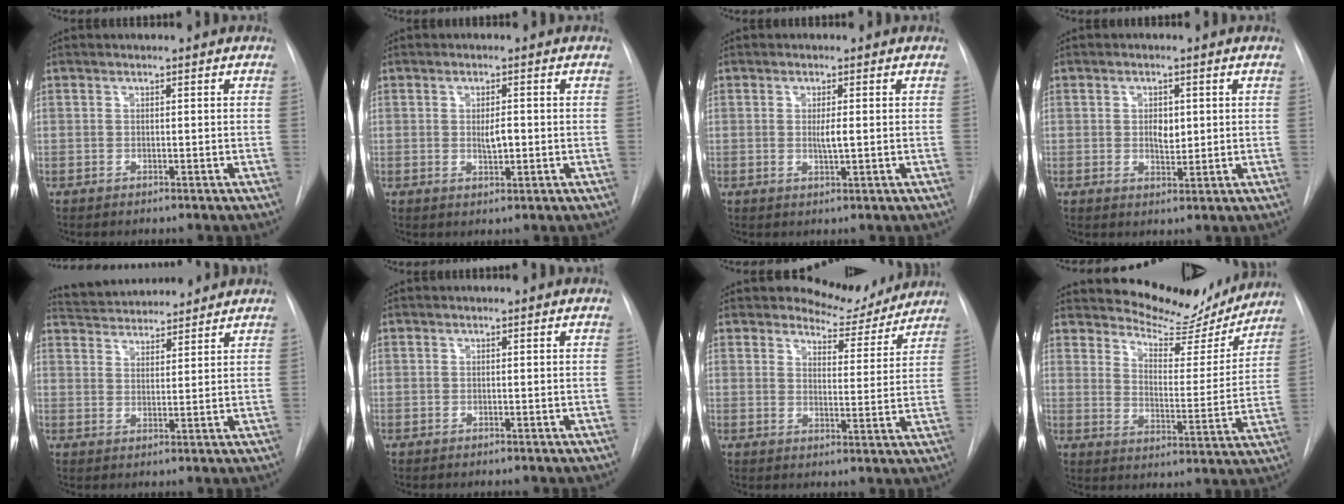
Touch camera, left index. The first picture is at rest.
{"total": 2.5, "force": [-0.1, 0.9, 2.3], "torque": [-0.040, -0.001, 0.001]}
{"total": 2.0, "force": [0.1, 0.2, 2.0], "torque": [-0.040, -0.003, 0.002]}
{"total": 3.0, "force": [0.5, 1.8, 2.3], "torque": [-0.035, -0.003, 0.010]}
{"total": 10.8, "force": [10.4, 2.0, 2.4], "torque": [-0.041, 0.024, 0.161]}
{"total": 0.0}
{"total": 7.7, "force": [7.3, 2.2, 0.1], "torque": [0.004, -0.019, 0.095]}
{"total": 14.3, "force": [13.7, 3.3, 2.5], "torque": [-0.032, -0.030, 0.182]}